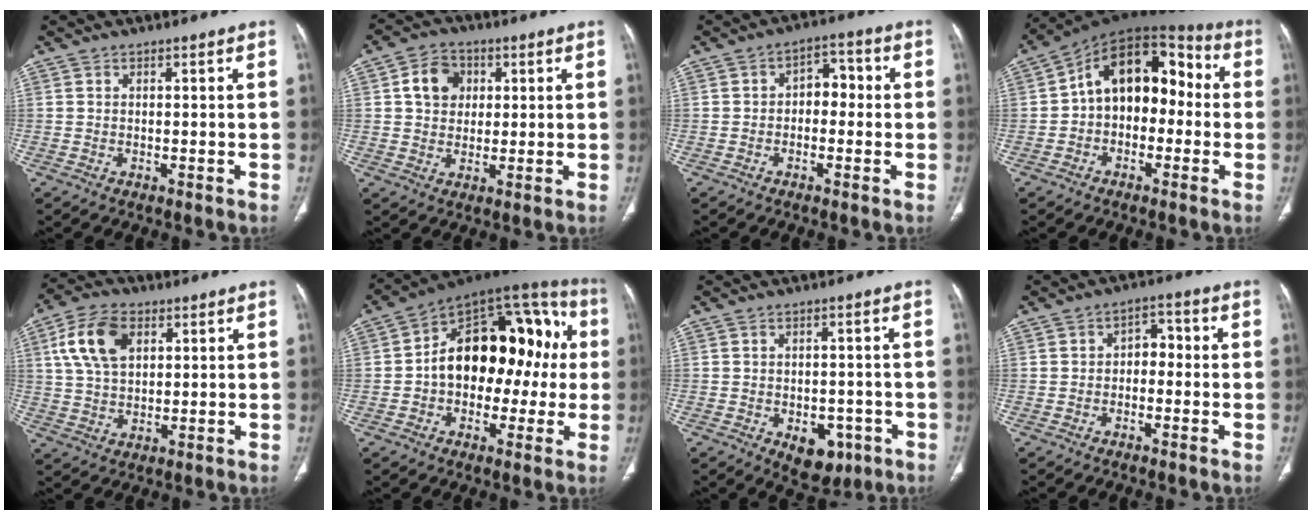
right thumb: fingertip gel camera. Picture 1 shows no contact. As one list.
[{"total": 7.5, "force": [1.9, 6.1, 4.0], "torque": [-0.045, 0.003, 0.028]}, {"total": 5.4, "force": [-0.3, 3.7, 3.9], "torque": [-0.032, 0.025, -0.017]}, {"total": 15.0, "force": [-0.2, 10.1, 11.1], "torque": [-0.126, 0.057, -0.019]}, {"total": 11.1, "force": [3.8, 6.9, 7.9], "torque": [-0.143, 0.002, 0.071]}, {"total": 18.5, "force": [0.9, 11.5, 14.5], "torque": [-0.156, 0.055, 0.007]}, {"total": 7.4, "force": [-3.1, 4.7, 4.8], "torque": [-0.036, 0.011, -0.028]}, {"total": 4.3, "force": [-0.6, 3.0, 3.0], "torque": [-0.026, 0.024, -0.020]}]